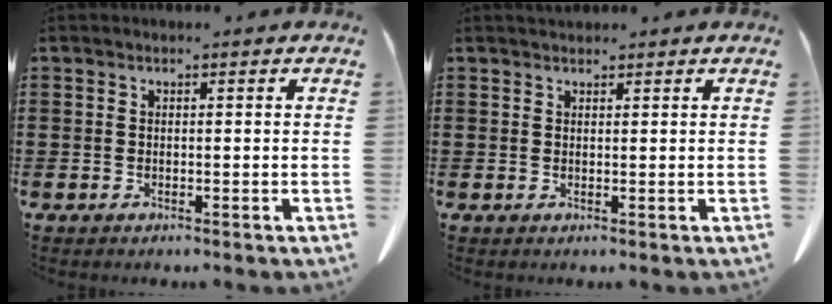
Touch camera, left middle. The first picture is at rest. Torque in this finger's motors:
{"motor_torque": [0.13, 0.12, 0.03, 0.01]}